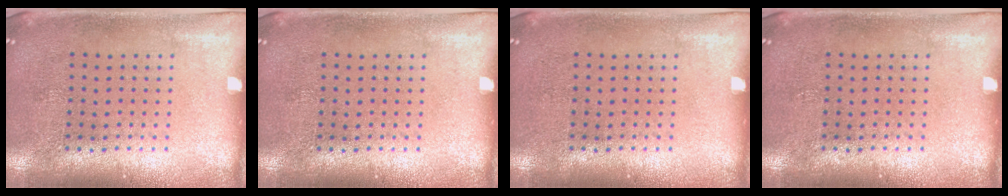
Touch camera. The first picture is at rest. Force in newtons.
{"total": 0.0}
{"total": 0.0}
{"total": 0.0}